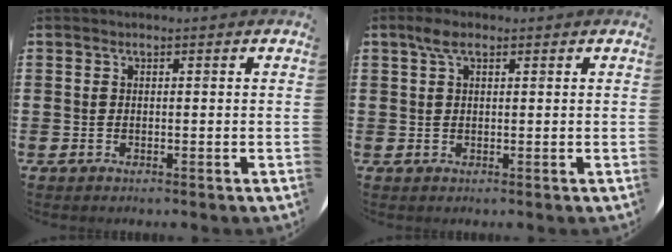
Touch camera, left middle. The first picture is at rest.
{"total": 2.5, "force": [1.4, 1.1, 1.8], "torque": [-0.039, 0.008, 0.024]}